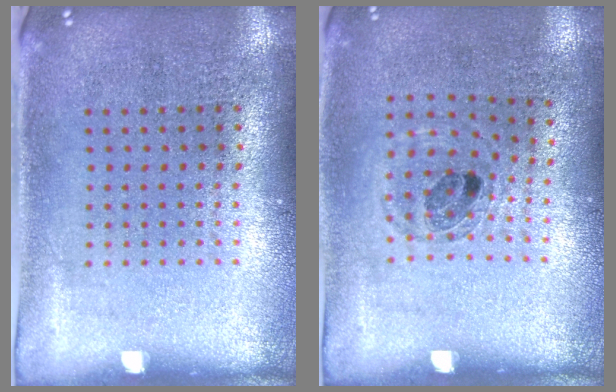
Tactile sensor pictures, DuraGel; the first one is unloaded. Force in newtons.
{"total": 0.8, "press": 0.8, "slide": 0.2}